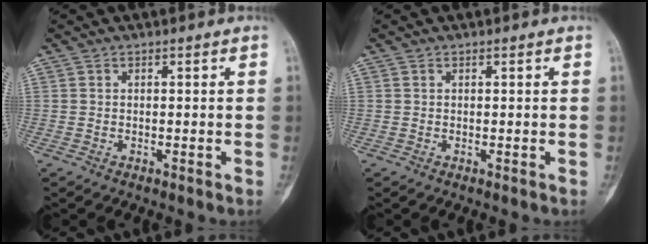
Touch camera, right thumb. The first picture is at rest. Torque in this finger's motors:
{"motor_torque": [0.18, 0.08, 0.04, 0.15, 0.01]}